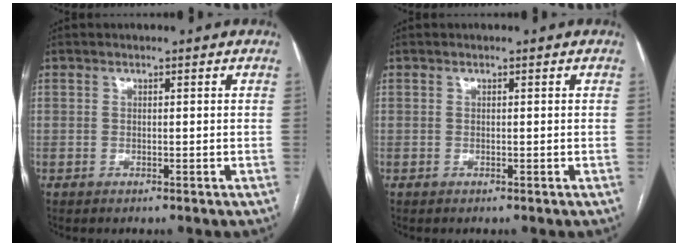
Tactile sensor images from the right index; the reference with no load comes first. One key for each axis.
{"total": 0.0}